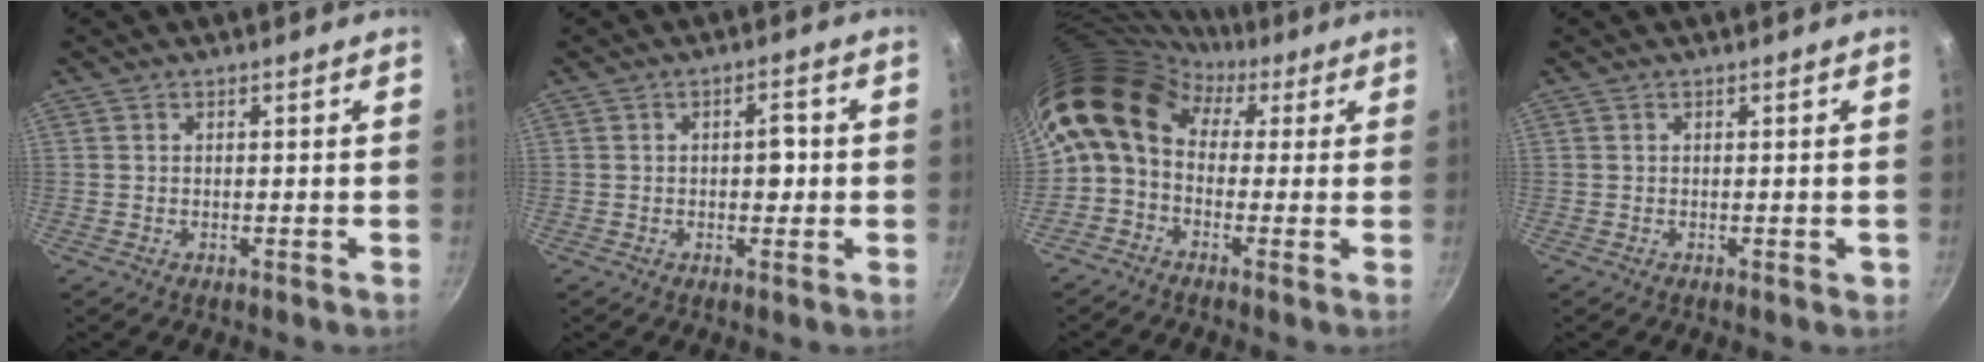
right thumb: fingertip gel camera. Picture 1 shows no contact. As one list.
[{"total": 3.3, "force": [-0.1, 1.9, 2.7], "torque": [-0.021, 0.010, -0.001]}, {"total": 14.4, "force": [3.1, 10.6, 9.2], "torque": [-0.172, 0.030, 0.027]}, {"total": 0.8, "force": [-0.2, 0.4, 0.6], "torque": [-0.005, 0.001, -0.002]}]